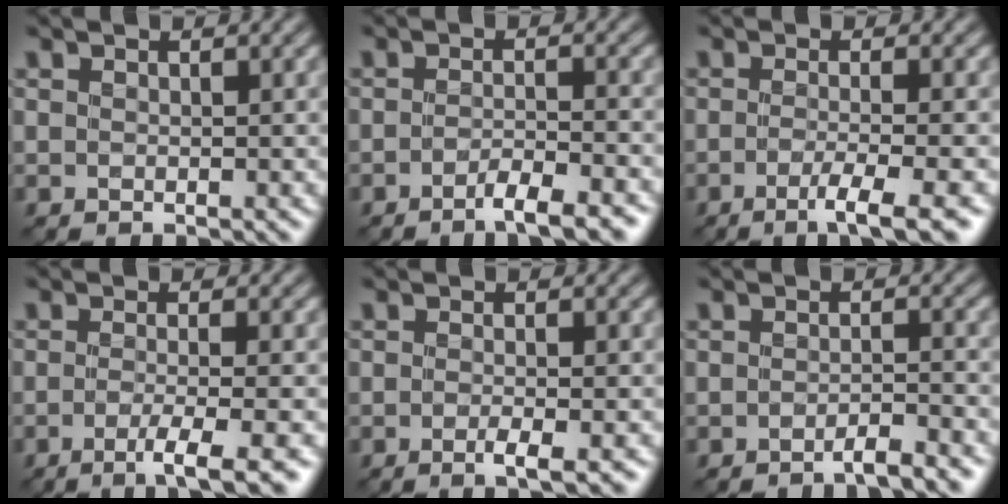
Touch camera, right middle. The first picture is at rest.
{"total": 3.6, "force": [-2.5, 0.6, 2.5], "torque": [-0.038, 0.003, -0.043]}
{"total": 3.9, "force": [-1.9, 0.6, 3.4], "torque": [-0.052, -0.003, -0.042]}
{"total": 3.9, "force": [-1.8, 0.7, 3.4], "torque": [-0.051, -0.003, -0.040]}
{"total": 2.2, "force": [-1.0, 0.5, 2.0], "torque": [-0.027, -0.001, -0.021]}
{"total": 2.1, "force": [-1.7, 0.2, 1.3], "torque": [-0.013, 0.005, -0.037]}